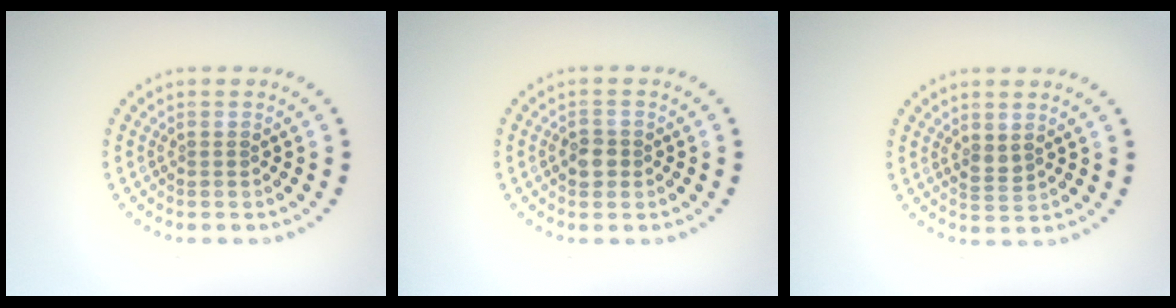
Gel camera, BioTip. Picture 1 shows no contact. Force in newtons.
{"total": 1.7, "press": 1.6, "slide": 0.5}
{"total": 1.2, "press": 1.1, "slide": 0.5}